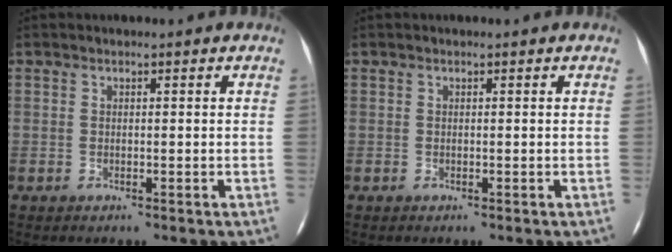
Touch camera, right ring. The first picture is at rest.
{"total": 0.0}